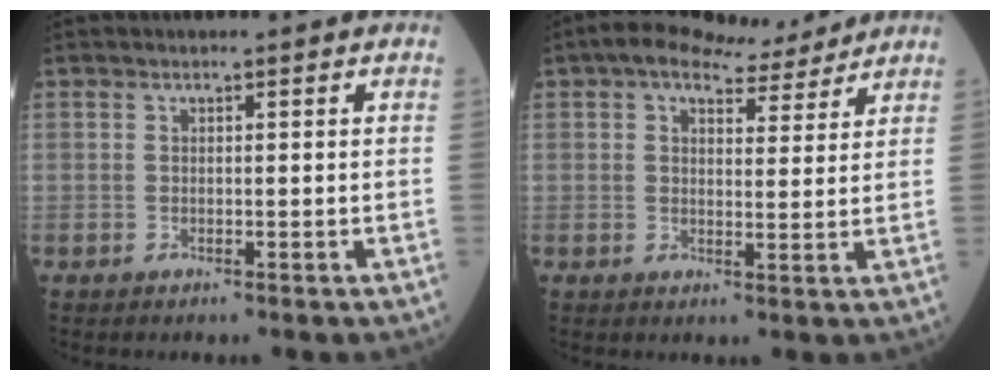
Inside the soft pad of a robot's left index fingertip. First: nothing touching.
{"total": 8.1, "force": [6.7, 2.8, 3.5], "torque": [-0.053, 0.025, 0.093]}